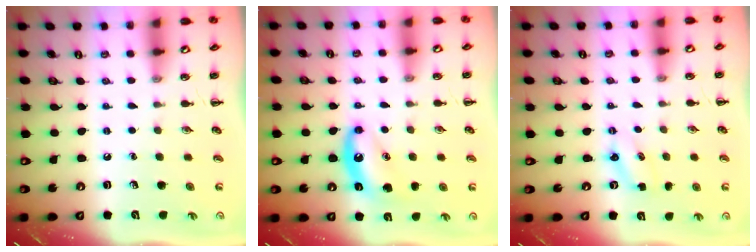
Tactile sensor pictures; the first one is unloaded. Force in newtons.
{"total": 9.1, "press": 9.1, "slide": 1.0}
{"total": 2.7, "press": 2.6, "slide": 0.8}